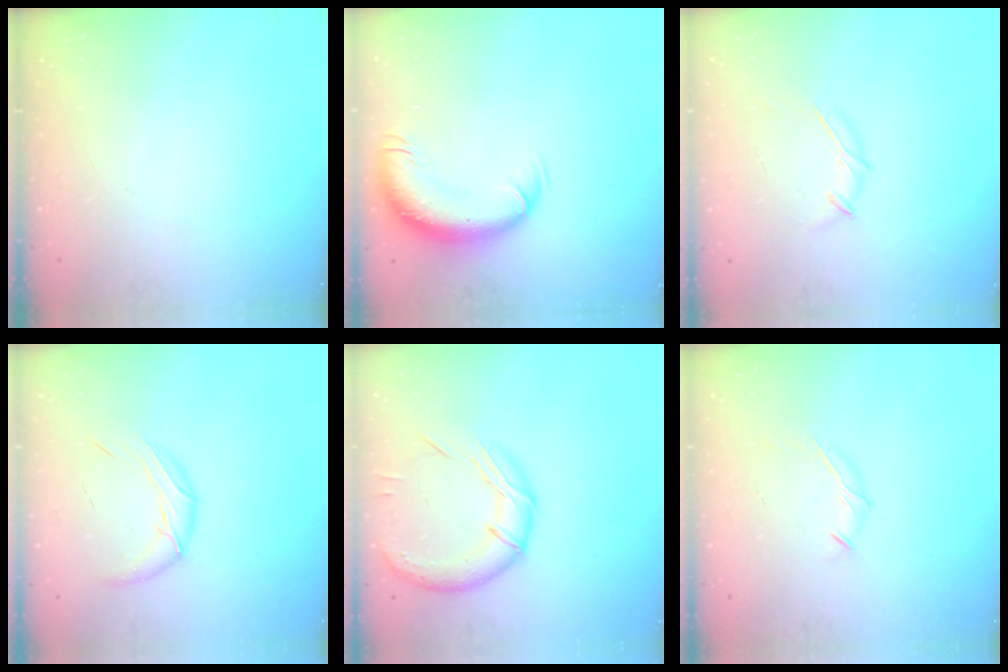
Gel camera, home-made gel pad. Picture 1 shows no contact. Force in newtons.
{"total": 12.3, "press": 11.8, "slide": 3.3}
{"total": 5.3, "press": 5.2, "slide": 0.9}
{"total": 10.8, "press": 10.5, "slide": 2.3}
{"total": 14.6, "press": 14.5, "slide": 0.9}
{"total": 6.7, "press": 6.6, "slide": 1.3}